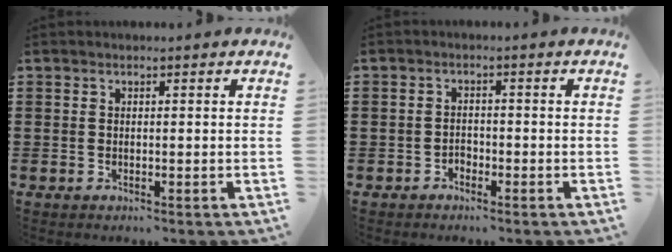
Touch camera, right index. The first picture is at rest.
{"total": 1.6, "force": [-1.3, 0.9, 0.1], "torque": [-0.008, 0.003, -0.029]}